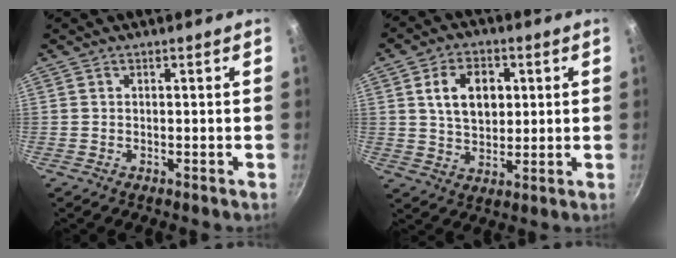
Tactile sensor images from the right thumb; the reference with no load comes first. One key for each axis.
{"total": 10.0, "fx": 2.5, "fy": 6.8, "fz": 6.8, "tx": -0.093, "ty": -0.002, "tz": 0.045}